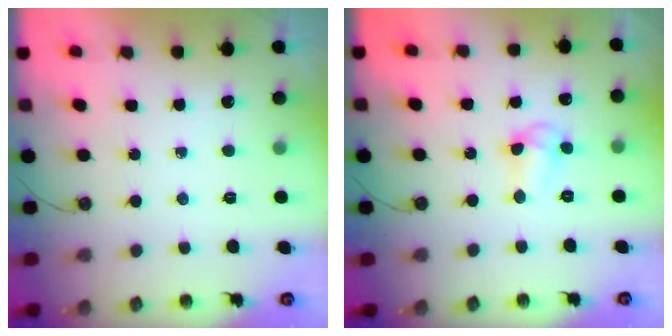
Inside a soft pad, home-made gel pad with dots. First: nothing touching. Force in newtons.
{"total": 5.6, "press": 5.6, "slide": 0.4}